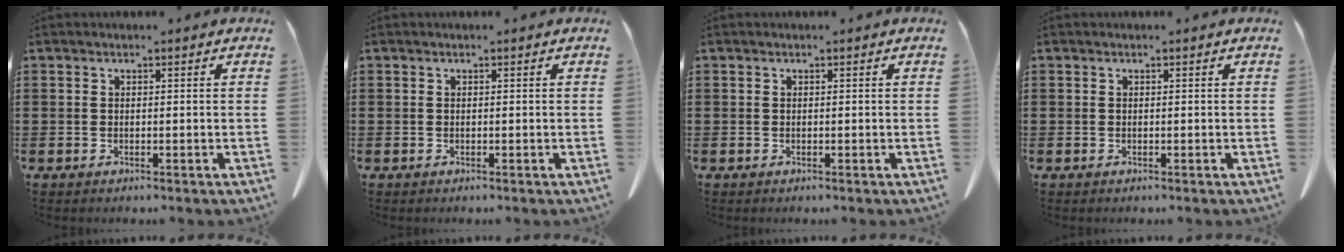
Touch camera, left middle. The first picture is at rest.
{"total": 0.0}
{"total": 0.0}
{"total": 0.0}